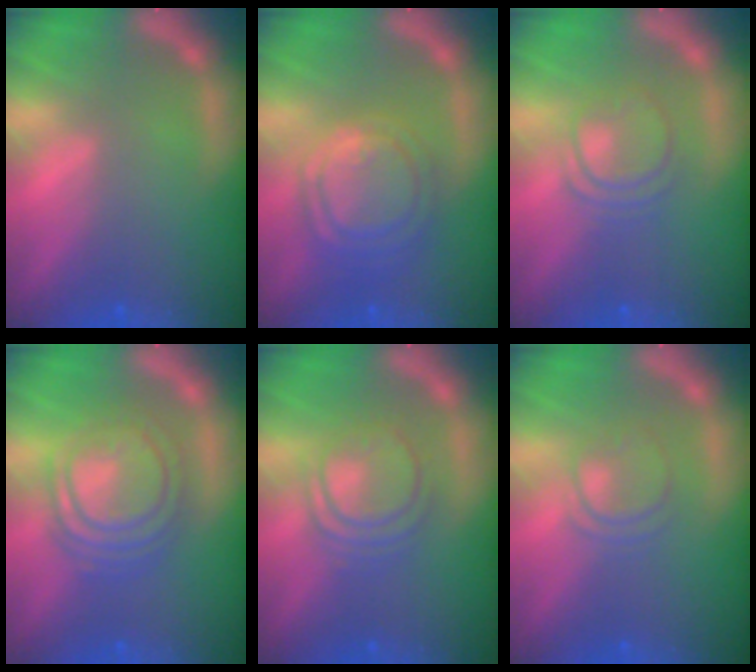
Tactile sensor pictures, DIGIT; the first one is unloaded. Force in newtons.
{"total": 7.6}
{"total": 4.0}
{"total": 8.1}
{"total": 5.6}
{"total": 3.0}